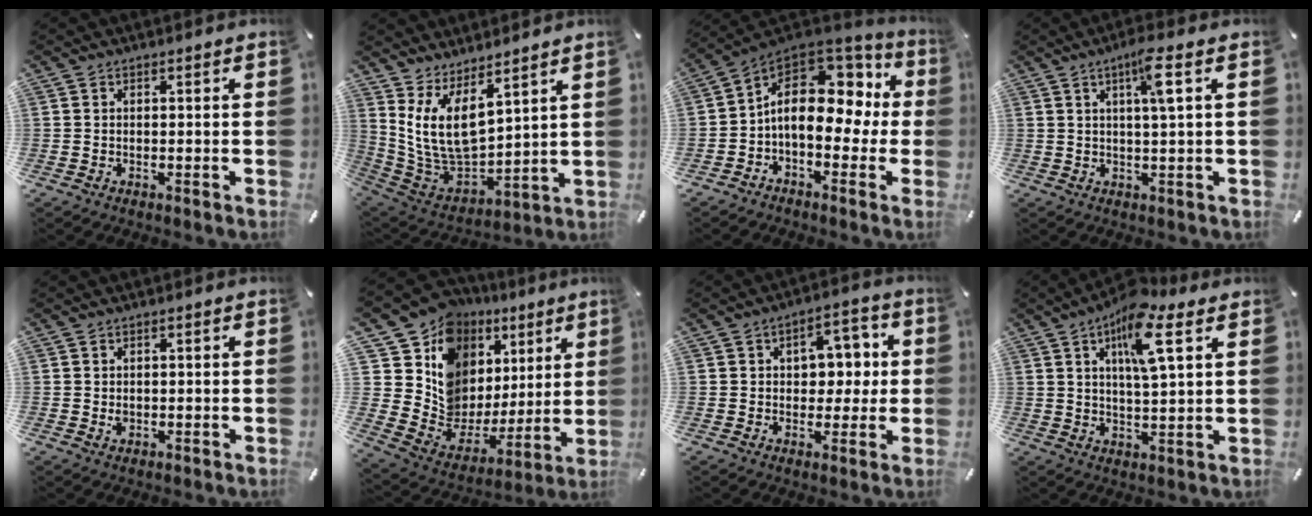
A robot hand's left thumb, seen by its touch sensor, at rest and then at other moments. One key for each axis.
{"total": 12.2, "fx": 5.8, "fy": 7.0, "fz": 8.2, "tx": -0.189, "ty": -0.055, "tz": 0.114}
{"total": 14.8, "fx": 1.7, "fy": 9.9, "fz": 10.9, "tx": -0.183, "ty": -0.019, "tz": 0.031}
{"total": 6.5, "fx": 2.2, "fy": 0.5, "fz": 6.1, "tx": -0.114, "ty": -0.004, "tz": 0.032}
{"total": 1.1, "fx": 0.1, "fy": 1.0, "fz": 0.6, "tx": -0.005, "ty": 0.000, "tz": -0.001}
{"total": 12.1, "fx": 5.4, "fy": 10.3, "fz": 3.2, "tx": -0.056, "ty": -0.083, "tz": 0.118}
{"total": 9.1, "fx": 1.2, "fy": 6.7, "fz": 6.1, "tx": -0.069, "ty": 0.000, "tz": 0.013}
{"total": 12.6, "fx": 6.6, "fy": 3.8, "fz": 10.0, "tx": -0.167, "ty": -0.015, "tz": 0.108}